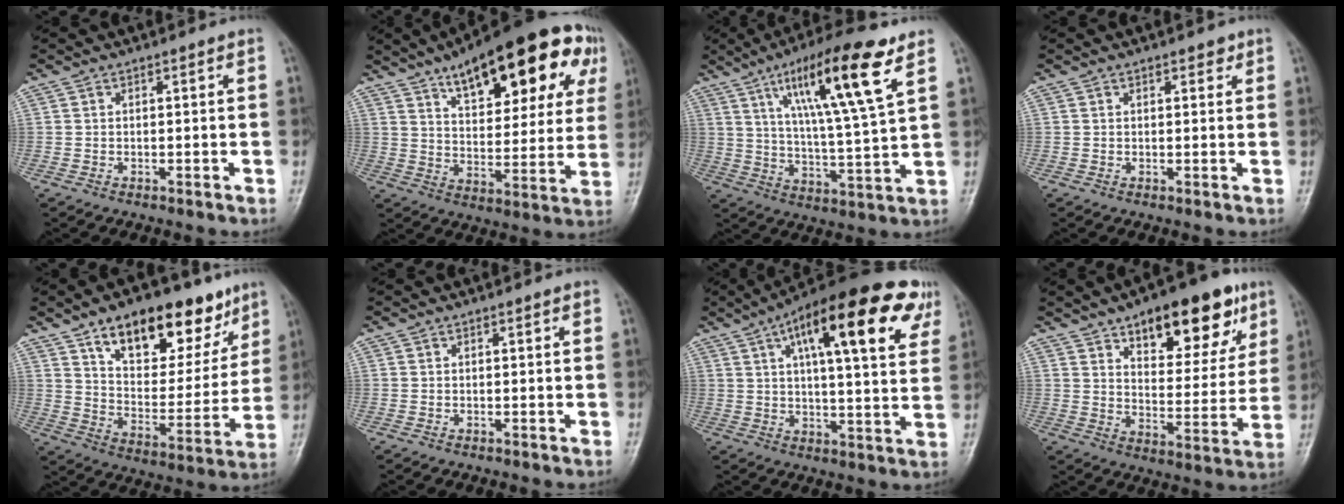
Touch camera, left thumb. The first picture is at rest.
{"total": 25.4, "force": [13.0, 10.3, 19.2], "torque": [-0.229, -0.013, 0.188]}
{"total": 18.2, "force": [8.8, 2.7, 15.7], "torque": [-0.260, -0.030, 0.149]}
{"total": 1.6, "force": [1.0, 0.9, 0.9], "torque": [0.000, -0.003, 0.010]}
{"total": 22.1, "force": [13.0, 11.0, 14.0], "torque": [-0.155, -0.043, 0.208]}
{"total": 0.0}
{"total": 22.9, "force": [10.4, 7.3, 19.1], "torque": [-0.263, 0.002, 0.146]}
{"total": 19.6, "force": [11.0, 8.8, 13.6], "torque": [-0.135, -0.044, 0.161]}